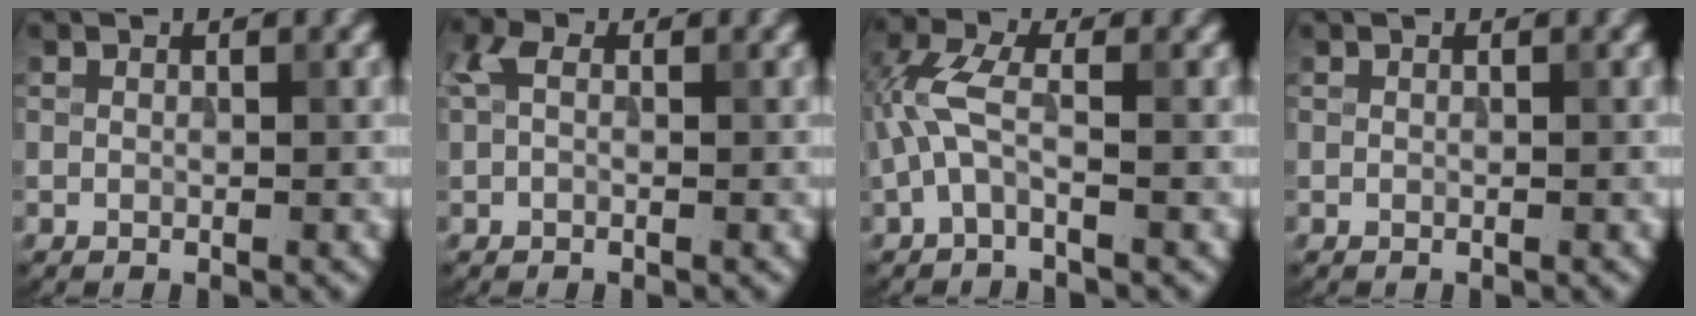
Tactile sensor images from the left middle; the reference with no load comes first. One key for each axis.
{"total": 2.0, "fx": 0.3, "fy": 1.3, "fz": 1.5, "tx": -0.032, "ty": 0.009, "tz": -0.003}
{"total": 3.8, "fx": -0.6, "fy": 1.4, "fz": 3.5, "tx": -0.093, "ty": 0.014, "tz": -0.025}
{"total": 0.0}